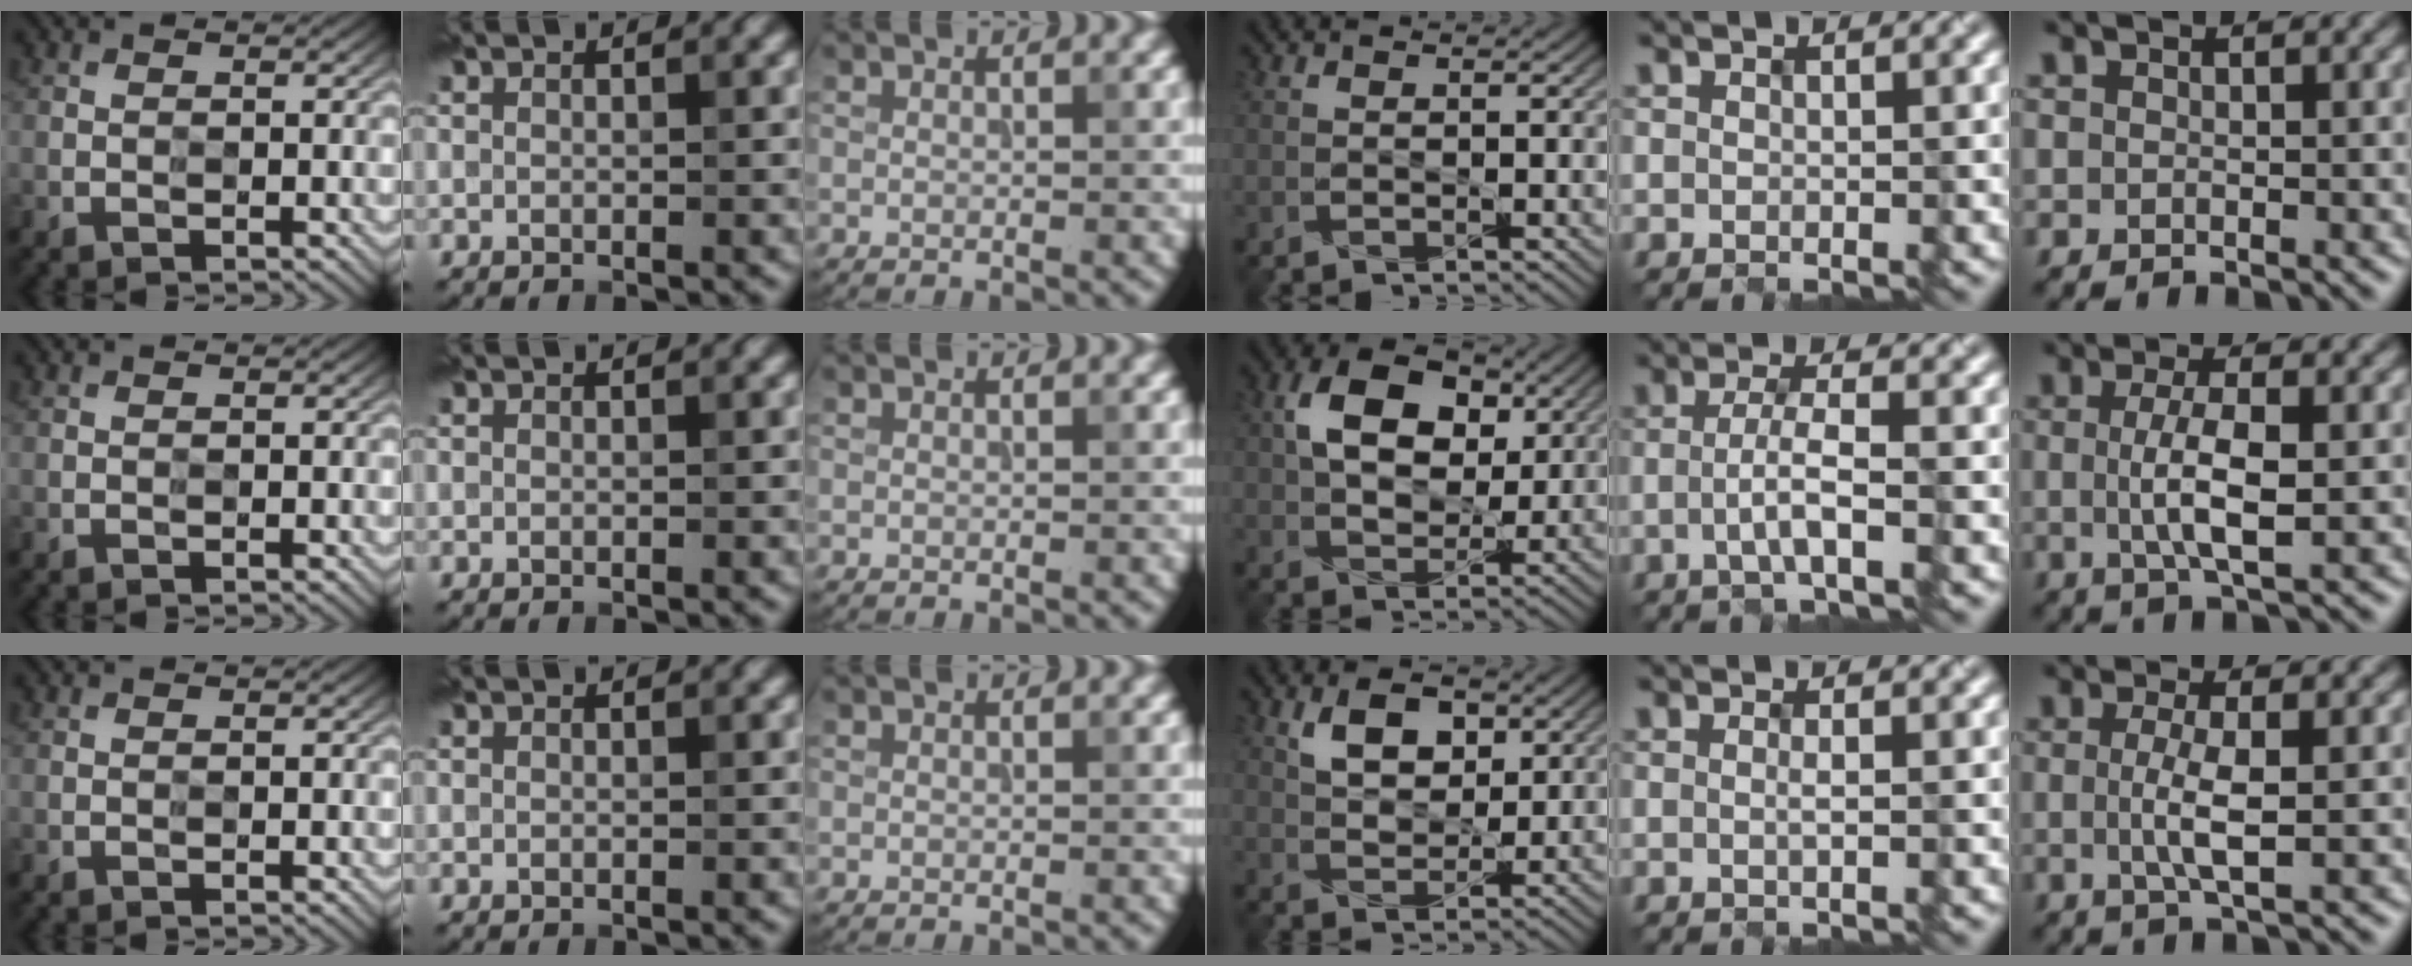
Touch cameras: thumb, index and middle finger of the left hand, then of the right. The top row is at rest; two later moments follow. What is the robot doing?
{"motion": "extract", "object": "file holder"}